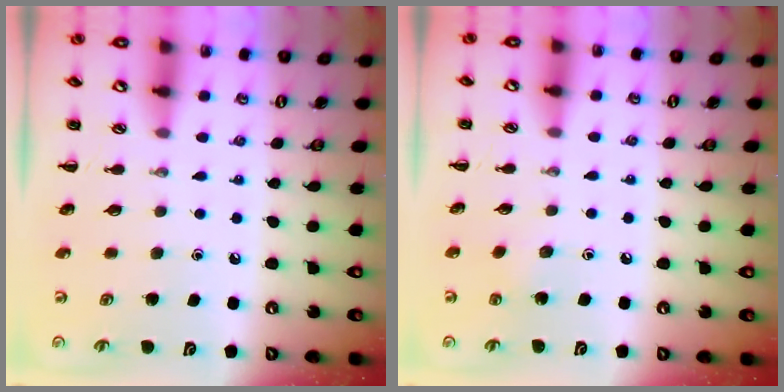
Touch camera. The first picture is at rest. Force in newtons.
{"total": 5.3, "press": 5.1, "slide": 1.3}